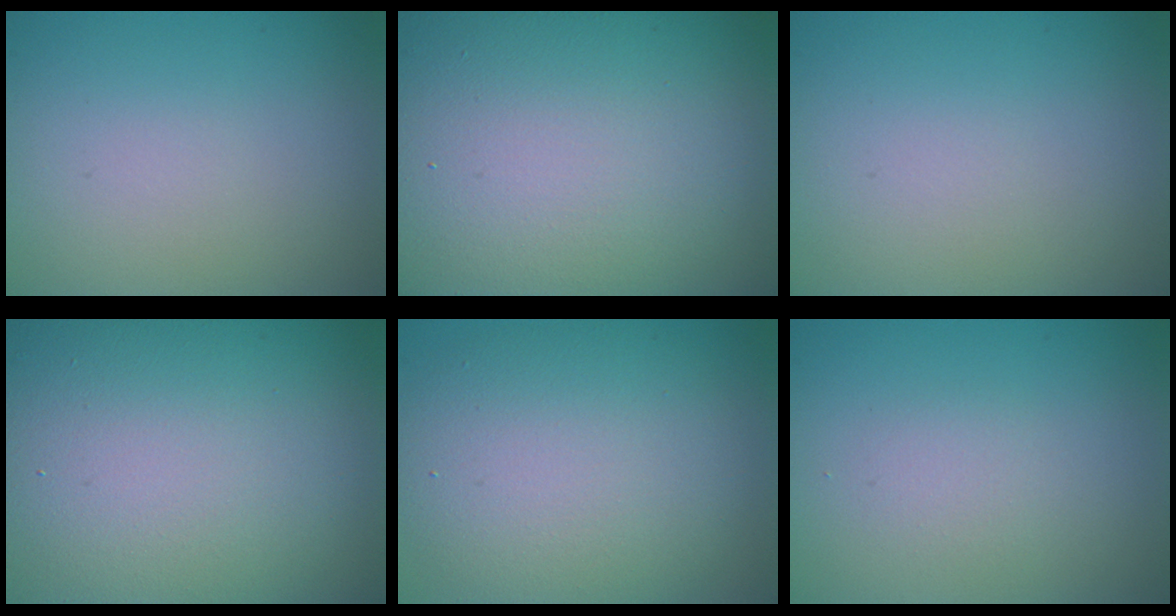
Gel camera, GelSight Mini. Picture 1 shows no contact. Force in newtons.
{"total": 25.7, "press": 25.6, "slide": 1.1}
{"total": 0.0}
{"total": 21.1, "press": 21.0, "slide": 1.3}
{"total": 8.3, "press": 8.2, "slide": 0.5}
{"total": 1.2, "press": 1.2, "slide": 0.1}